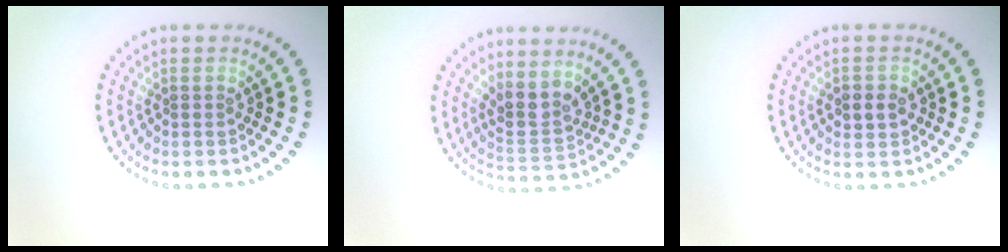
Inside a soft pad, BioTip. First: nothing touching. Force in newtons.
{"total": 3.3, "press": 2.9, "slide": 1.6}
{"total": 2.1, "press": 2.1, "slide": 0.2}